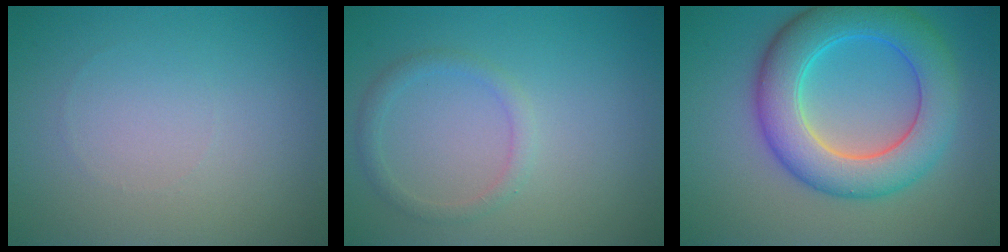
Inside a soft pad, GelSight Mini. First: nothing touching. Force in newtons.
{"total": 1.5, "press": 1.5, "slide": 0.1}
{"total": 8.3, "press": 8.3, "slide": 0.1}